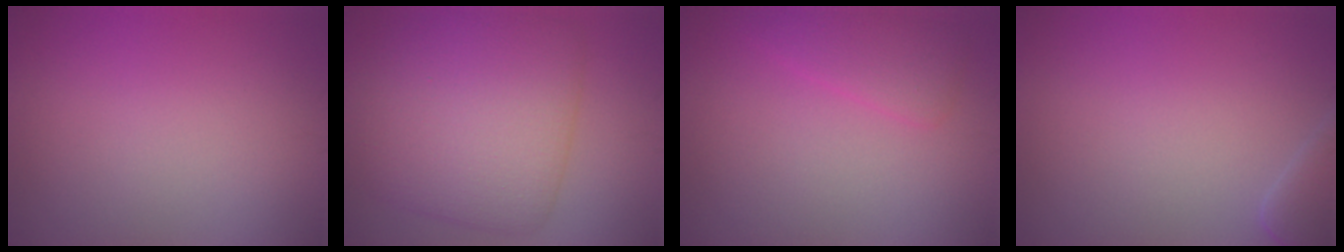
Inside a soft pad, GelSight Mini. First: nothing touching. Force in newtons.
{"total": 8.5, "press": 8.5, "slide": 0.3}
{"total": 2.4, "press": 2.4, "slide": 0.2}
{"total": 2.3, "press": 2.3, "slide": 0.3}